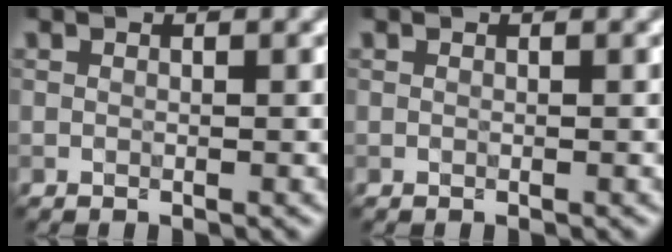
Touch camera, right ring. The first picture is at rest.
{"total": 0.0}